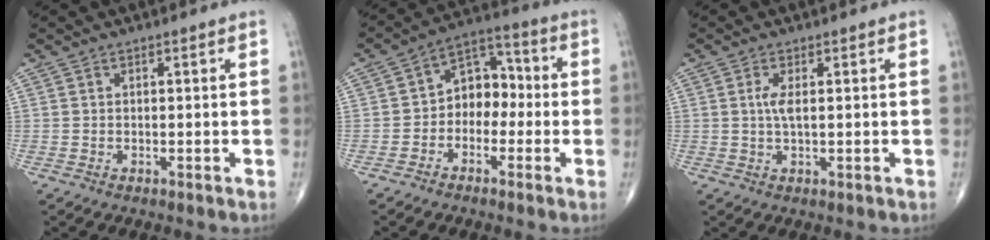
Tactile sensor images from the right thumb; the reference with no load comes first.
{"total": 8.7, "force": [-1.4, 6.5, 5.6], "torque": [-0.051, 0.043, -0.042]}
{"total": 2.8, "force": [0.5, 0.7, 2.6], "torque": [-0.064, -0.003, 0.010]}